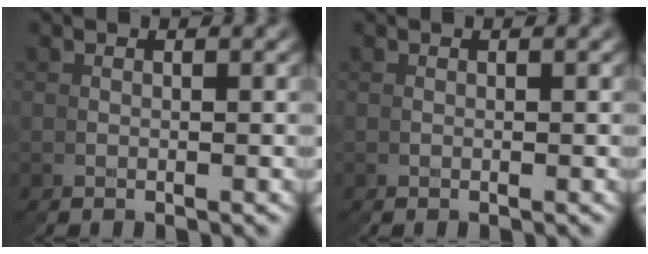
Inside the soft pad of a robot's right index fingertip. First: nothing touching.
{"total": 0.0}